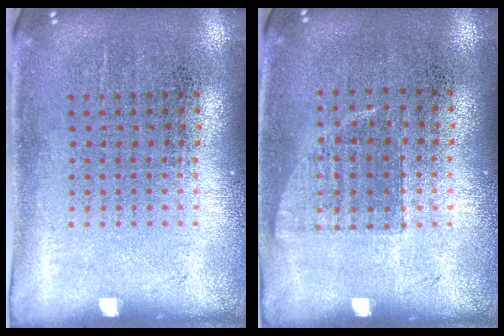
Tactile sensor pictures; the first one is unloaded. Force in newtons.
{"total": 0.7, "press": 0.6, "slide": 0.2}